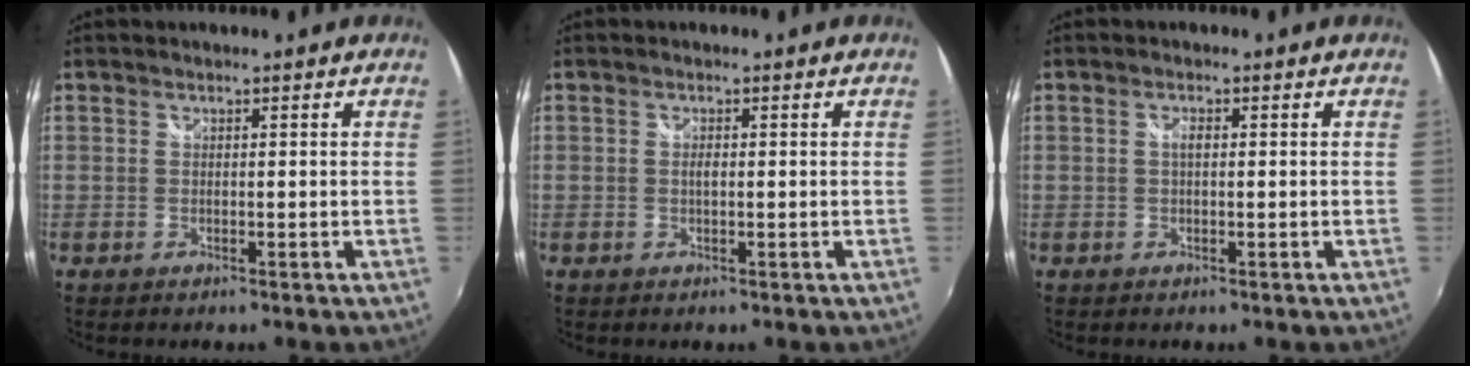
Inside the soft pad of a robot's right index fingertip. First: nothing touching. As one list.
[{"total": 1.0, "force": [0.0, 0.3, 1.0], "torque": [-0.019, 0.001, -0.003]}, {"total": 1.2, "force": [0.1, 0.5, 1.1], "torque": [-0.021, 0.003, -0.001]}]